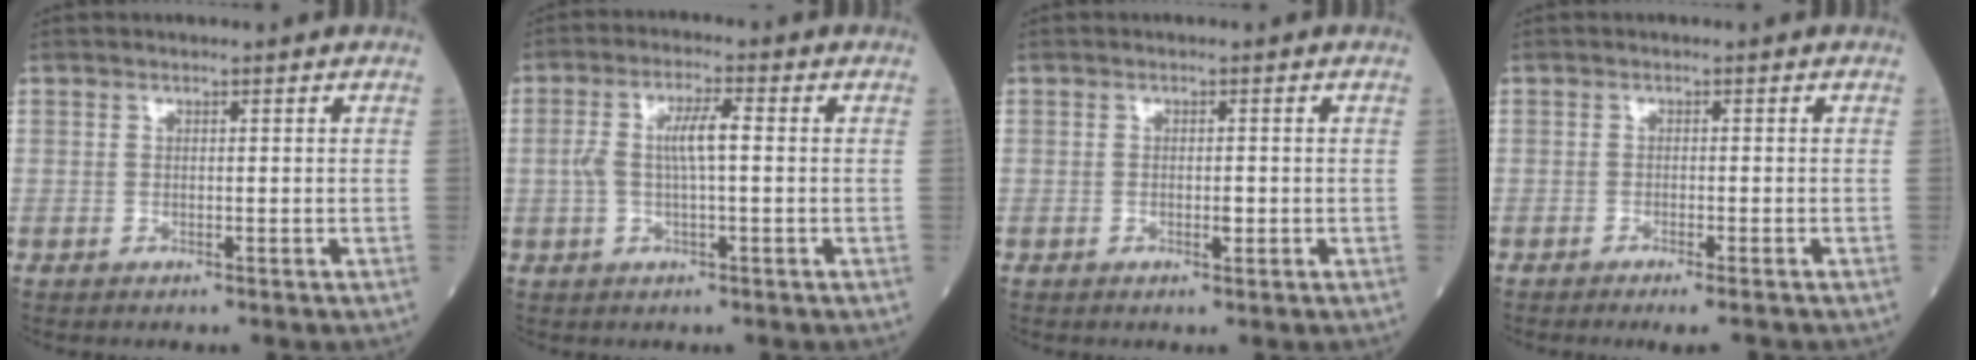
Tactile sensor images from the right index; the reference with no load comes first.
{"total": 5.5, "force": [0.3, 1.1, 5.4], "torque": [-0.115, 0.015, 0.004]}
{"total": 1.1, "force": [-0.3, 0.3, 1.1], "torque": [-0.016, -0.001, -0.004]}
{"total": 3.4, "force": [-2.7, 0.0, 2.0], "torque": [-0.023, -0.006, -0.039]}